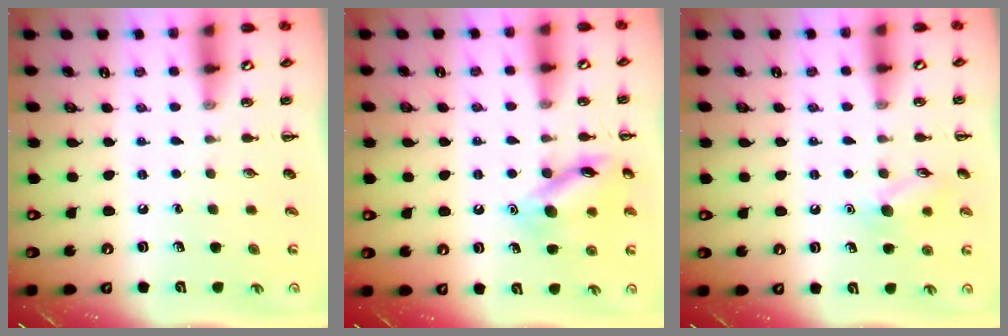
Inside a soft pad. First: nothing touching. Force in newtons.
{"total": 13.4, "press": 13.4, "slide": 0.9}
{"total": 8.5, "press": 8.5, "slide": 1.1}